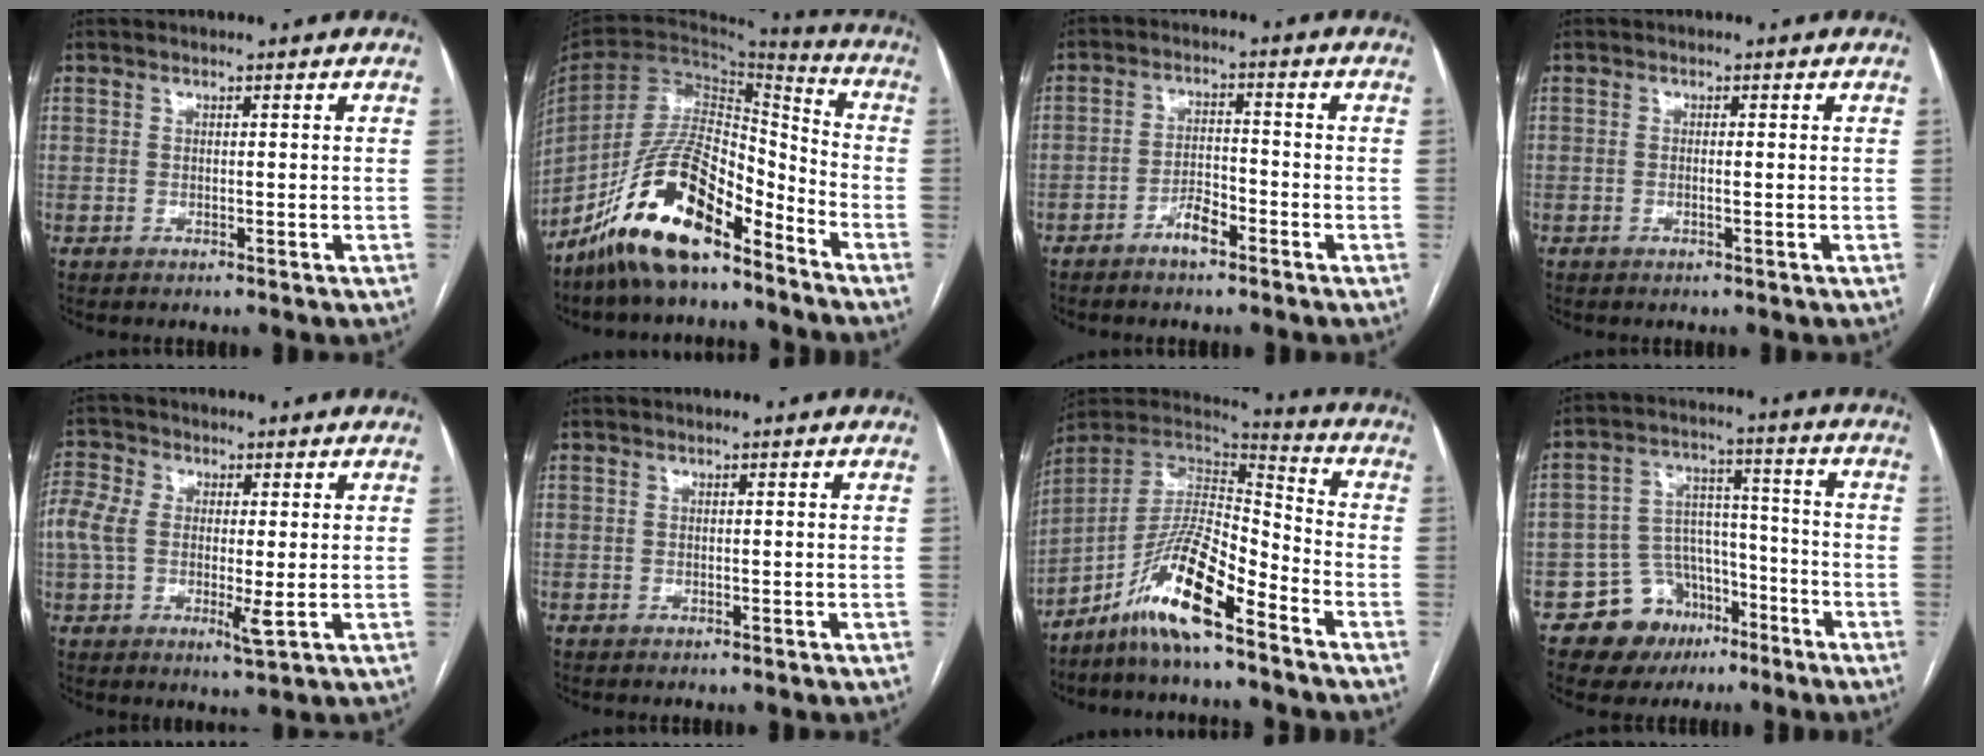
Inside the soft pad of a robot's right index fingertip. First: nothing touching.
{"total": 15.6, "force": [-11.1, 4.9, 9.7], "torque": [-0.187, 0.017, -0.204]}
{"total": 4.1, "force": [-2.8, 1.3, 2.6], "torque": [-0.051, 0.006, -0.053]}
{"total": 0.6, "force": [-0.2, 0.0, 0.6], "torque": [-0.012, 0.002, -0.001]}
{"total": 9.1, "force": [-0.2, 4.2, 8.1], "torque": [-0.183, 0.011, 0.002]}
{"total": 0.0}
{"total": 12.7, "force": [-8.5, 2.0, 9.3], "torque": [-0.177, 0.013, -0.157]}
{"total": 10.3, "force": [-6.1, 7.8, 2.8], "torque": [-0.038, 0.045, -0.088]}